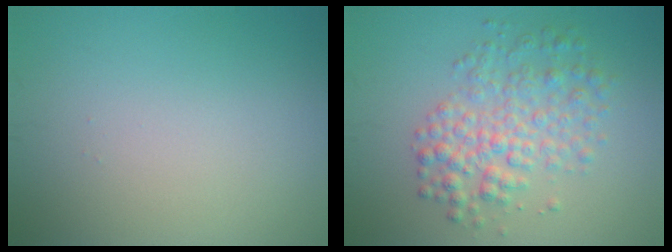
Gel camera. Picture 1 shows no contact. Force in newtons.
{"total": 4.6, "press": 4.6, "slide": 0.1}